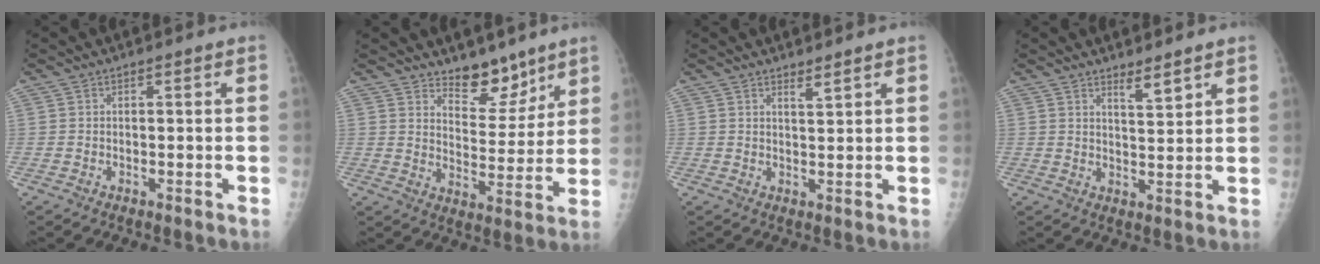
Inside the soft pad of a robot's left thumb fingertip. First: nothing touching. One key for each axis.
{"total": 8.7, "fx": 6.9, "fy": 4.0, "fz": 3.3, "tx": -0.014, "ty": -0.056, "tz": 0.116}
{"total": 1.7, "fx": 1.4, "fy": 0.1, "fz": 0.9, "tx": -0.012, "ty": -0.015, "tz": 0.026}
{"total": 3.4, "fx": 2.7, "fy": 0.6, "fz": 2.0, "tx": -0.030, "ty": -0.027, "tz": 0.047}